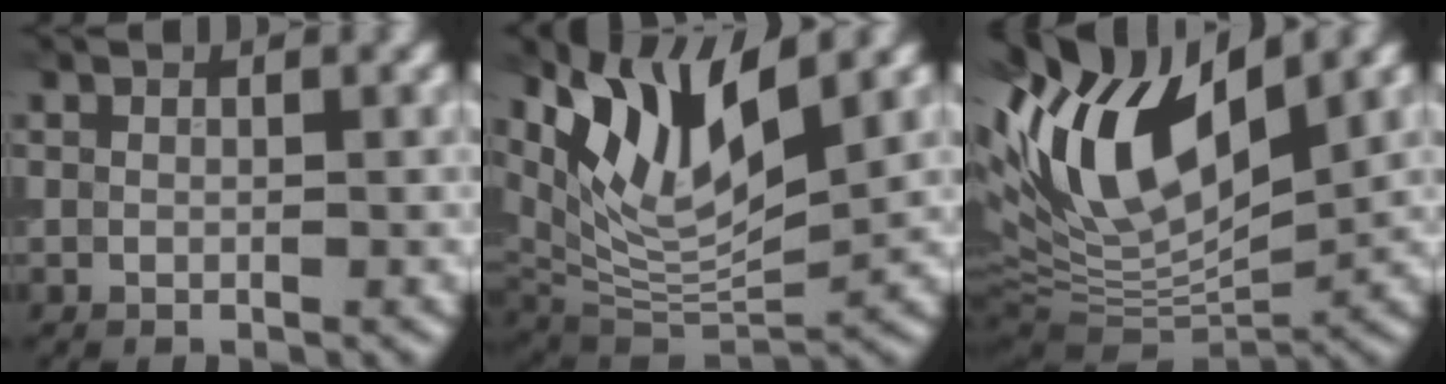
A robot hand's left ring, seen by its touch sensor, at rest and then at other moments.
{"total": 10.1, "force": [5.4, 3.7, 7.7], "torque": [-0.149, -0.007, 0.105]}
{"total": 12.8, "force": [4.0, 5.7, 10.7], "torque": [-0.195, 0.009, 0.064]}